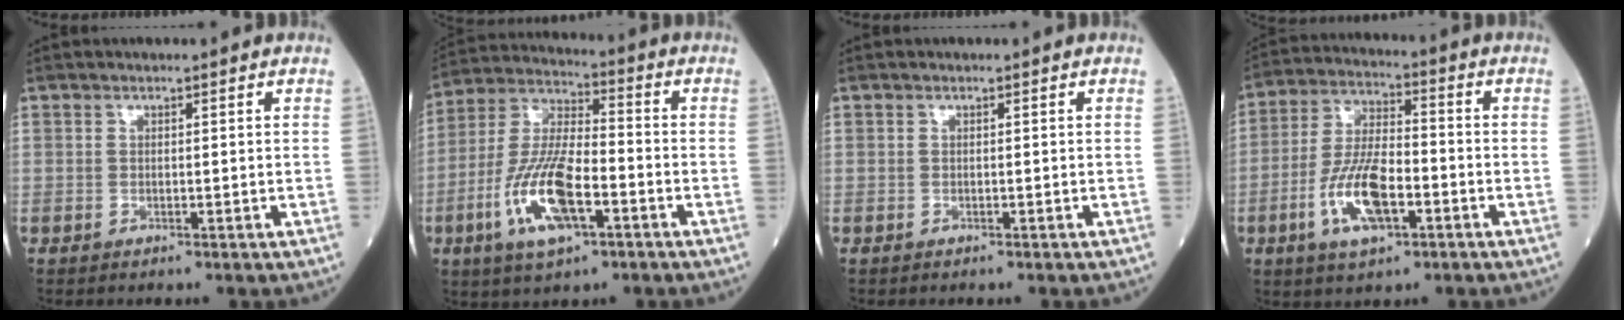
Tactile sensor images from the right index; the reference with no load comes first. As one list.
[{"total": 13.9, "force": [-5.0, 4.3, 12.2], "torque": [-0.255, -0.003, -0.094]}, {"total": 0.0}, {"total": 10.8, "force": [-3.8, 3.7, 9.4], "torque": [-0.196, -0.001, -0.070]}]